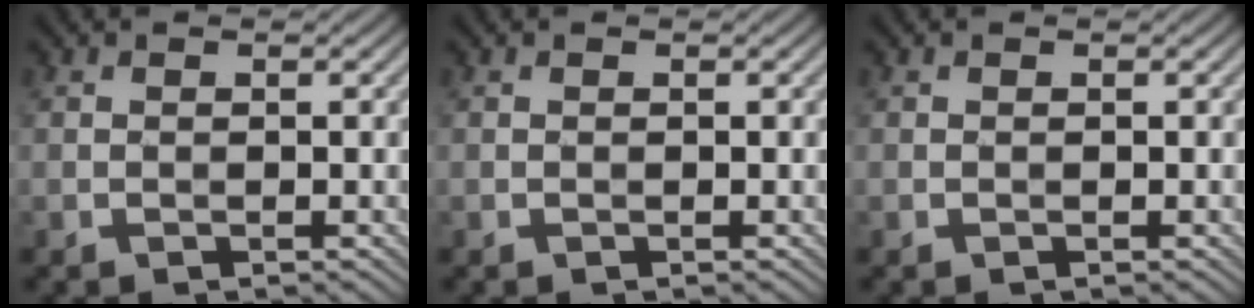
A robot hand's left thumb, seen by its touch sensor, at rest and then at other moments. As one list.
[{"total": 0.0}, {"total": 0.0}]